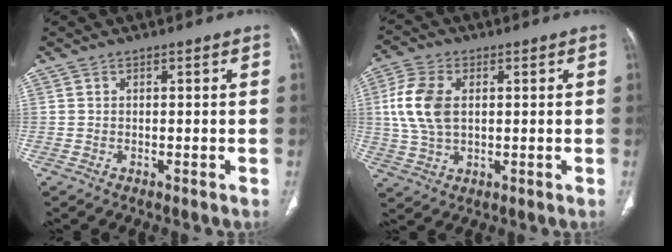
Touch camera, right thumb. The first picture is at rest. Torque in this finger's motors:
{"motor_torque": [0.31, -0.01, 0.80, -0.58, 0.21]}